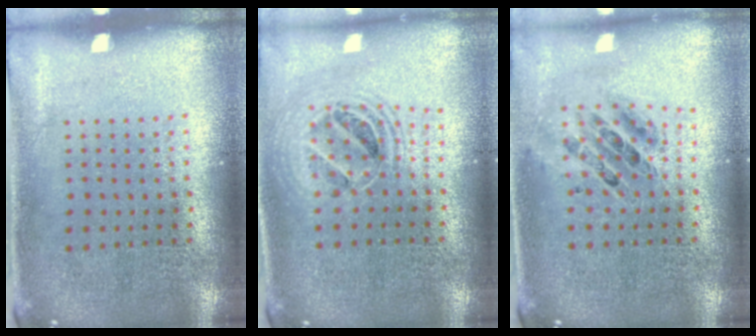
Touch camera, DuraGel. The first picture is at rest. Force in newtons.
{"total": 1.8, "press": 1.5, "slide": 1.1}
{"total": 0.7, "press": 0.7, "slide": 0.0}